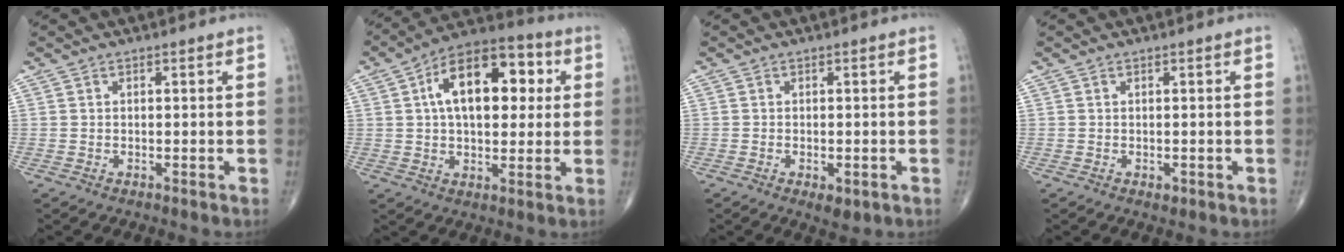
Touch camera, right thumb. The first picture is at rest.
{"total": 17.9, "force": [4.1, 9.8, 14.4], "torque": [-0.193, 0.021, 0.059]}
{"total": 3.1, "force": [-1.2, 1.5, 2.4], "torque": [-0.034, -0.001, -0.011]}
{"total": 0.9, "force": [-0.3, 0.6, 0.6], "torque": [-0.005, -0.001, -0.003]}